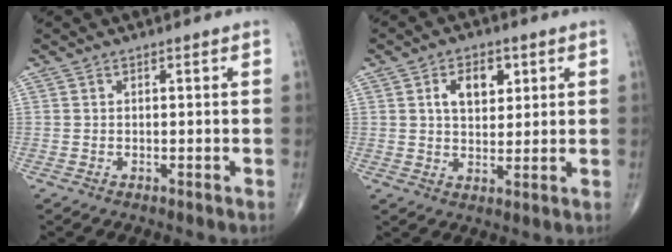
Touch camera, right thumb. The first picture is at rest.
{"total": 7.1, "force": [2.5, 4.4, 5.0], "torque": [-0.058, -0.009, 0.041]}